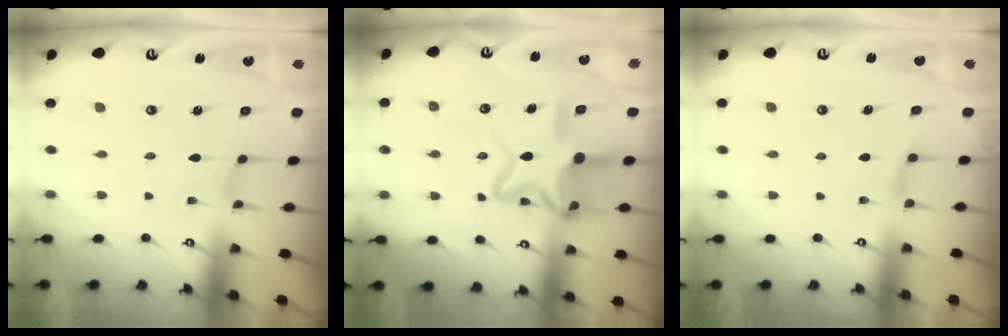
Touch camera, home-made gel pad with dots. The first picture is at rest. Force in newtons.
{"total": 15.7, "press": 15.6, "slide": 1.2}
{"total": 2.4, "press": 2.3, "slide": 0.4}